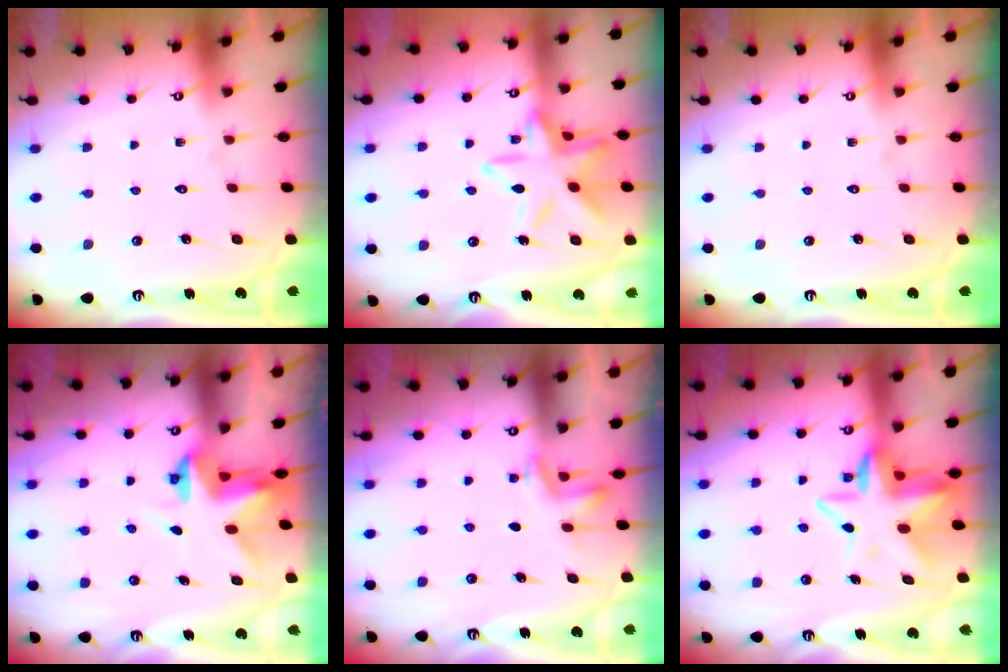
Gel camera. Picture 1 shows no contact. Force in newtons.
{"total": 15.4, "press": 15.4, "slide": 0.9}
{"total": 0.0}
{"total": 3.9, "press": 3.9, "slide": 0.1}
{"total": 3.6, "press": 3.4, "slide": 0.9}
{"total": 10.1, "press": 9.8, "slide": 2.4}